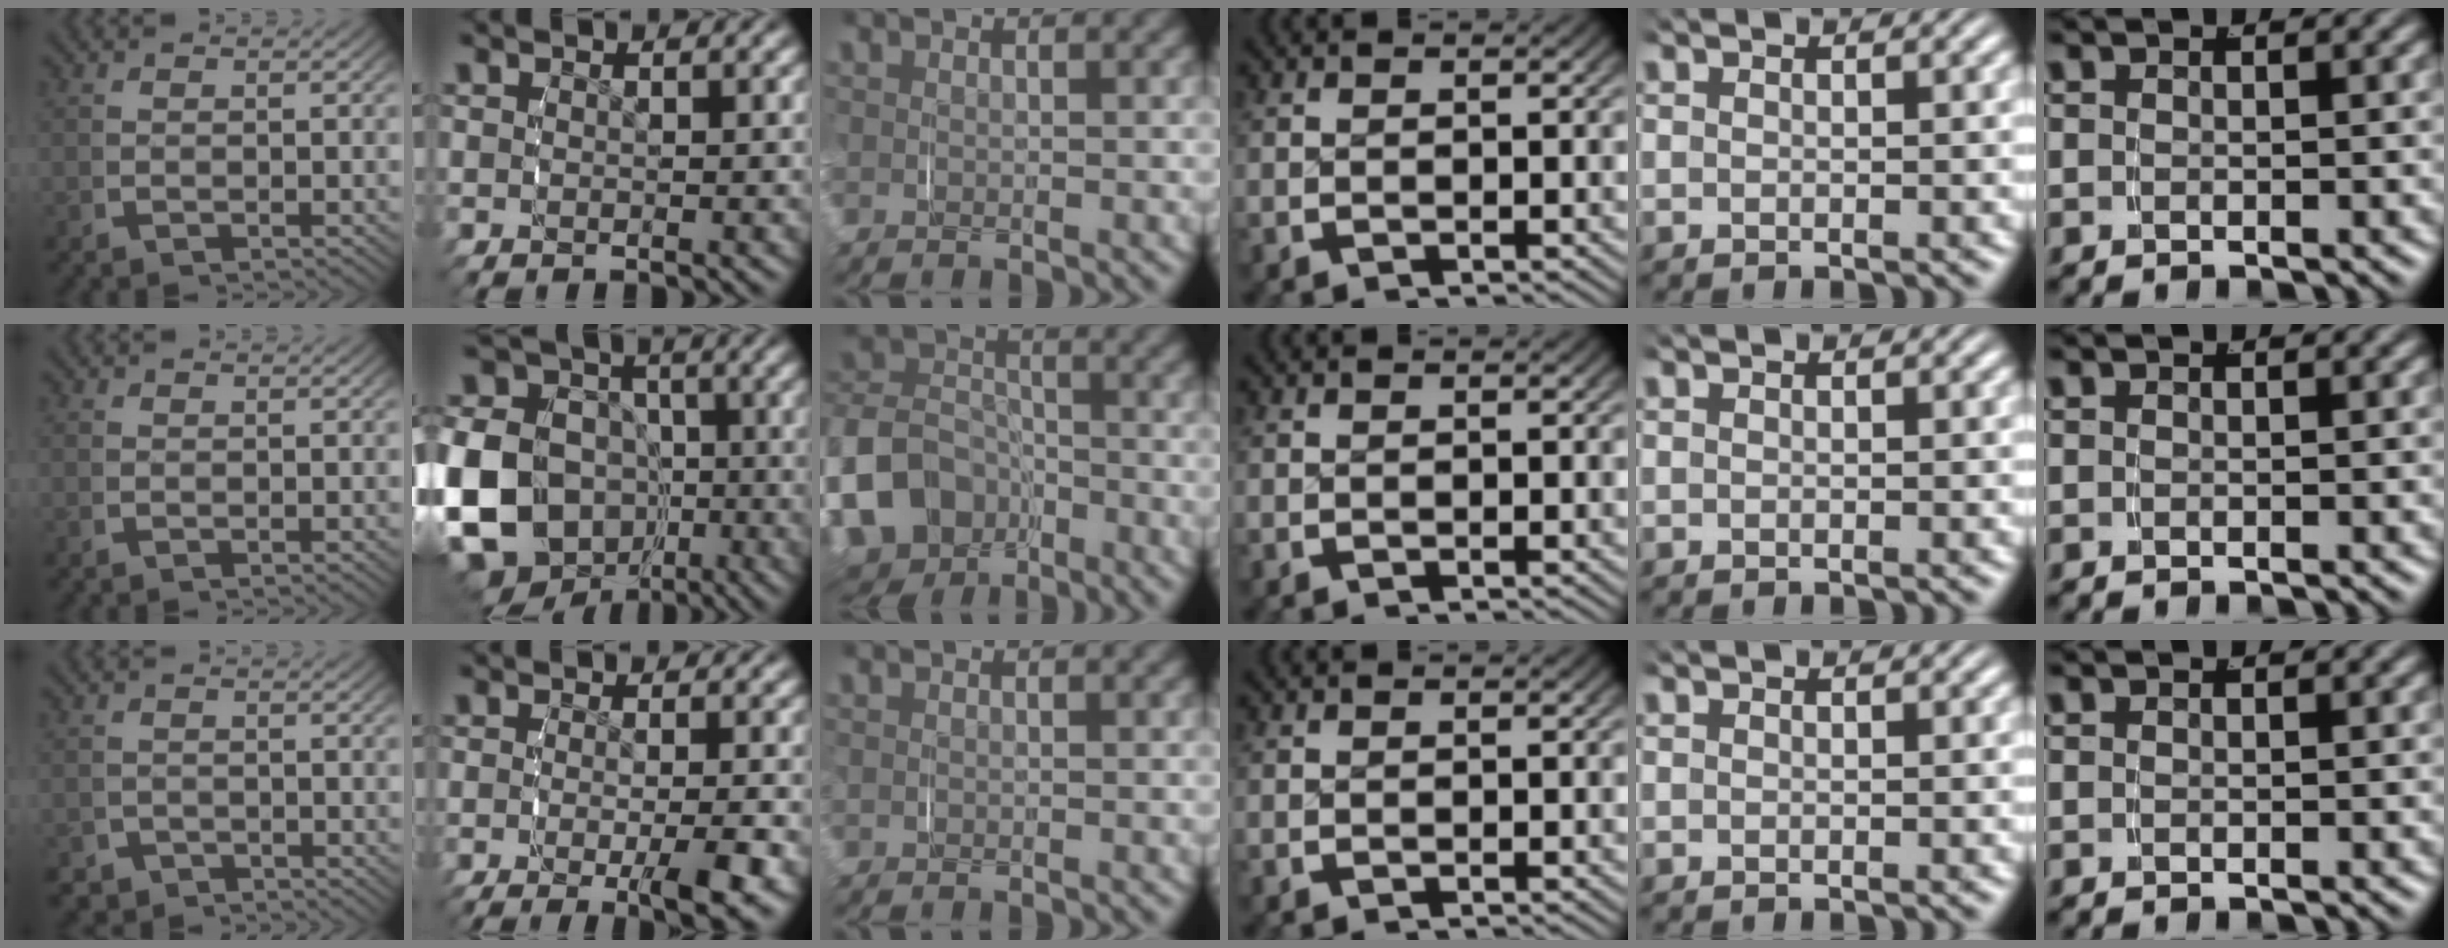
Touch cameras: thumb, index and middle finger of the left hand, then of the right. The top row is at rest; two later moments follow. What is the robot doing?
{"motion": "grasp_and_lifting", "object": "paper towel"}